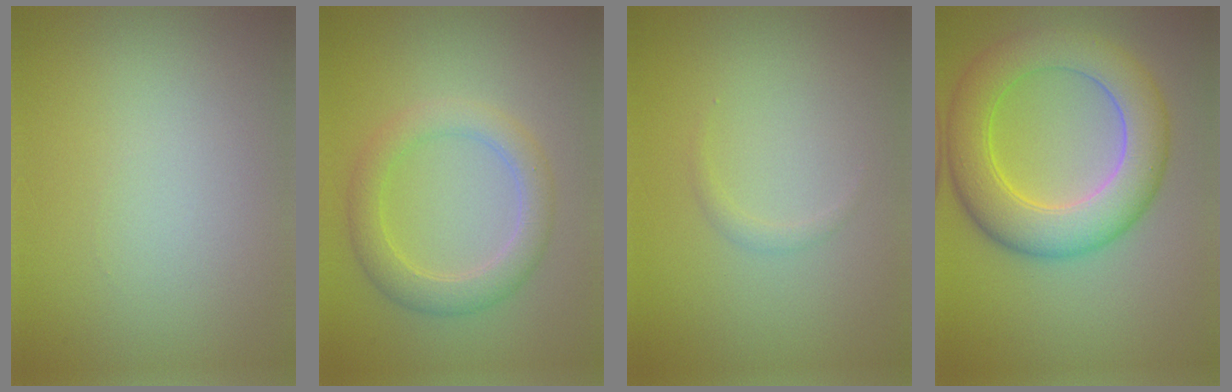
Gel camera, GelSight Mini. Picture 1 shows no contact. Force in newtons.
{"total": 3.6, "press": 3.6, "slide": 0.0}
{"total": 0.6, "press": 0.6, "slide": 0.1}
{"total": 7.7, "press": 7.7, "slide": 0.0}